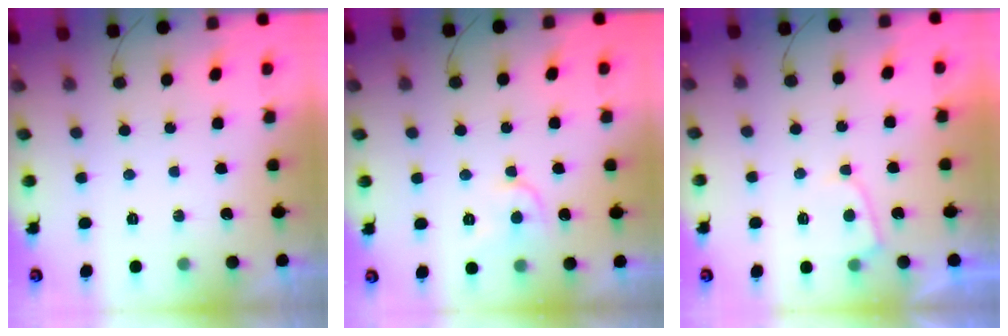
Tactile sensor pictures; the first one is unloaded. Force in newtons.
{"total": 7.5, "press": 7.4, "slide": 1.0}
{"total": 3.0, "press": 3.0, "slide": 0.5}